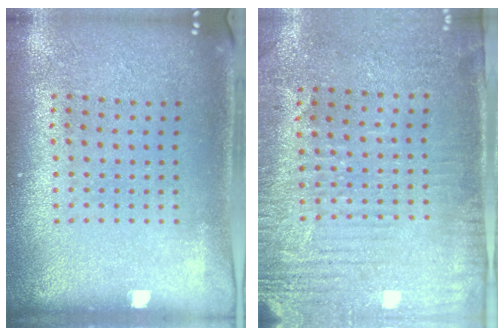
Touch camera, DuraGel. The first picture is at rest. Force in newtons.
{"total": 3.1, "press": 2.6, "slide": 1.7}